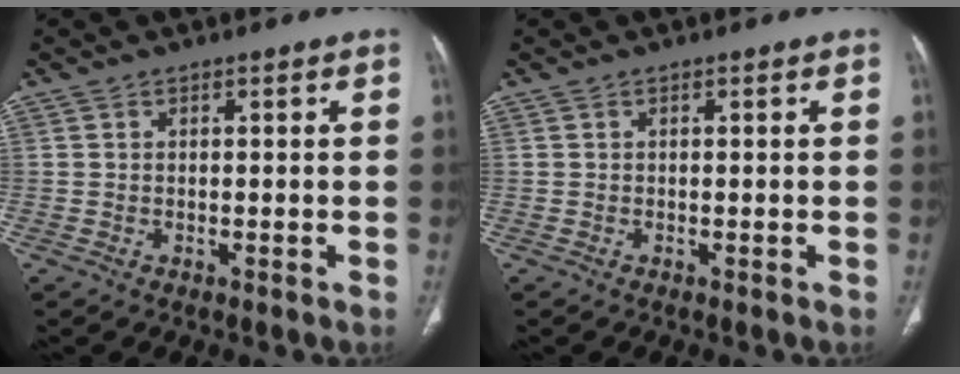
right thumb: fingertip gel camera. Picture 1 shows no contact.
{"total": 0.0}